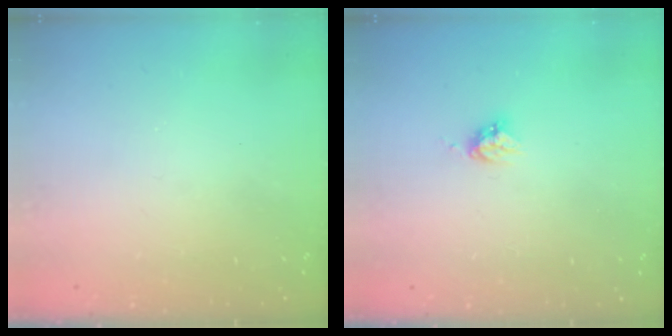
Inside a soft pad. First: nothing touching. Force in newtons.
{"total": 3.9, "press": 3.9, "slide": 0.1}